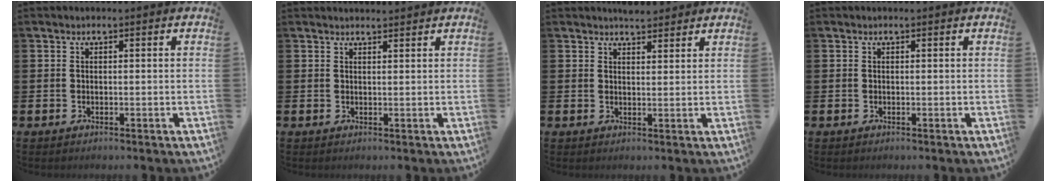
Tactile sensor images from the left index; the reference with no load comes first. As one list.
[{"total": 1.3, "force": [1.3, 0.0, 0.1], "torque": [0.008, -0.008, 0.022]}, {"total": 3.1, "force": [3.1, 0.6, -0.1], "torque": [0.007, -0.016, 0.055]}, {"total": 0.0}]